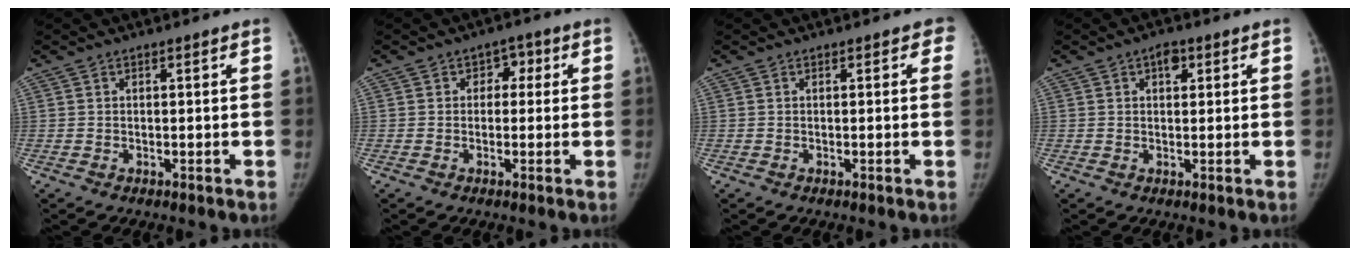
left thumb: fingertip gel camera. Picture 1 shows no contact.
{"total": 3.5, "force": [0.6, 2.9, 1.8], "torque": [0.013, 0.008, -0.005]}
{"total": 1.3, "force": [0.5, 0.9, 0.8], "torque": [0.016, 0.004, -0.007]}
{"total": 2.8, "force": [1.2, 1.7, 1.9], "torque": [-0.014, 0.000, 0.013]}